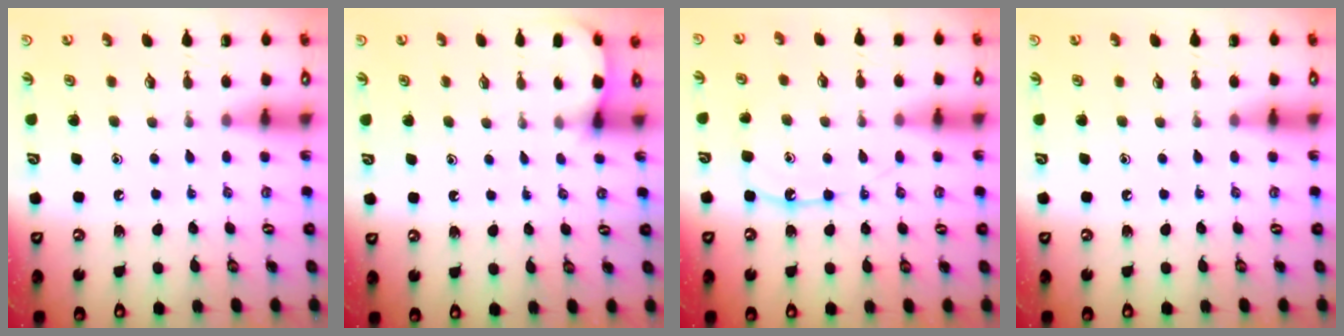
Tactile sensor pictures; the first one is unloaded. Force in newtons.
{"total": 2.8, "press": 2.8, "slide": 0.1}
{"total": 10.2, "press": 10.1, "slide": 0.5}
{"total": 0.0}